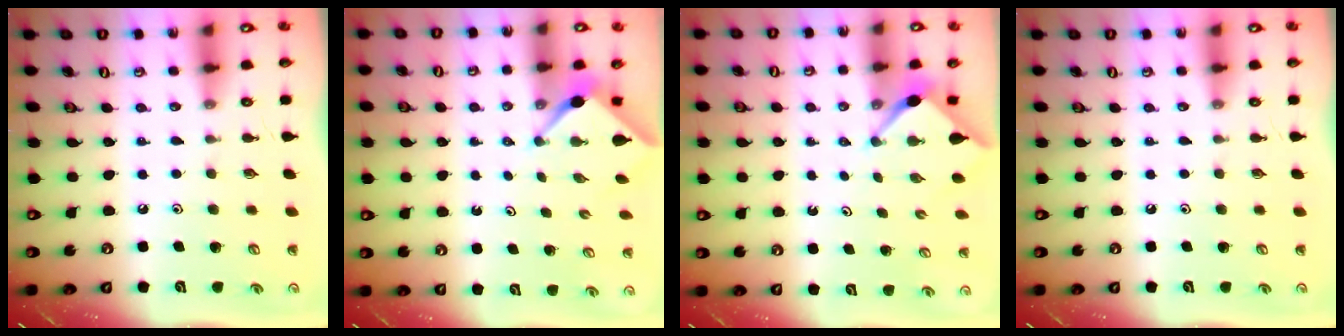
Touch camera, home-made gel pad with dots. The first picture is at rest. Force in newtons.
{"total": 2.6, "press": 2.6, "slide": 0.3}
{"total": 2.5, "press": 2.5, "slide": 0.3}
{"total": 0.0}